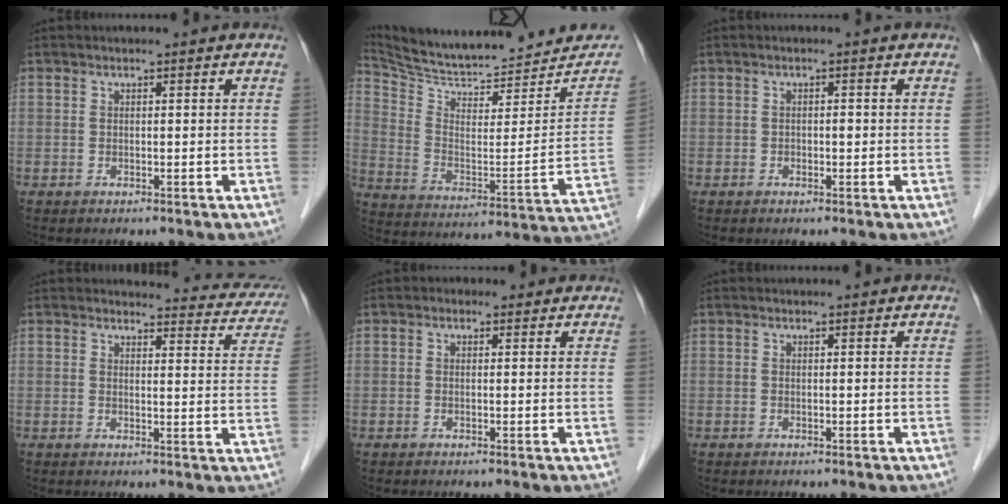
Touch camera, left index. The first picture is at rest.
{"total": 20.6, "force": [19.3, 3.7, 5.9], "torque": [-0.091, -0.039, 0.287]}
{"total": 0.8, "force": [-0.2, 0.4, 0.6], "torque": [-0.007, 0.002, -0.004]}
{"total": 11.5, "force": [11.1, 2.5, 1.0], "torque": [0.025, -0.044, 0.092]}
{"total": 1.0, "force": [0.4, 0.9, 0.2], "torque": [-0.002, 0.006, 0.000]}
{"total": 0.0}